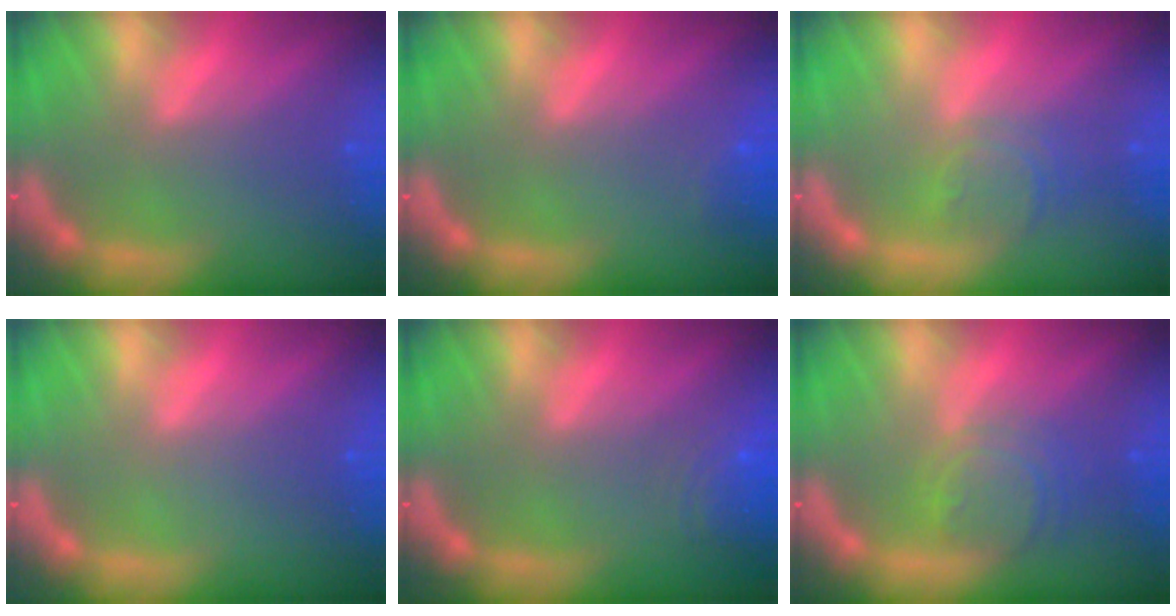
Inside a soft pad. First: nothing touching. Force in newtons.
{"total": 1.4}
{"total": 3.0}
{"total": 0.0}
{"total": 4.5}
{"total": 4.5}